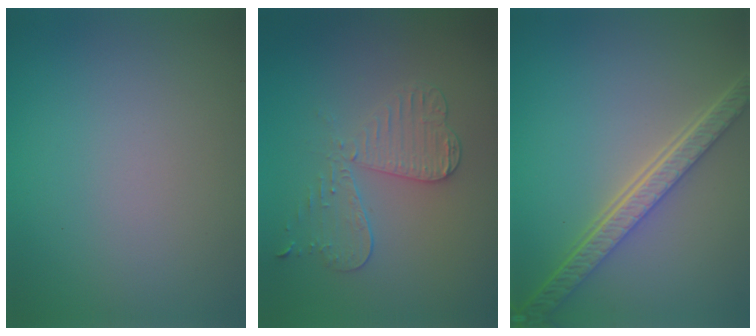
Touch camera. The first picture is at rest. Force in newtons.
{"total": 3.7, "press": 3.3, "slide": 1.5}
{"total": 5.4, "press": 4.1, "slide": 3.5}